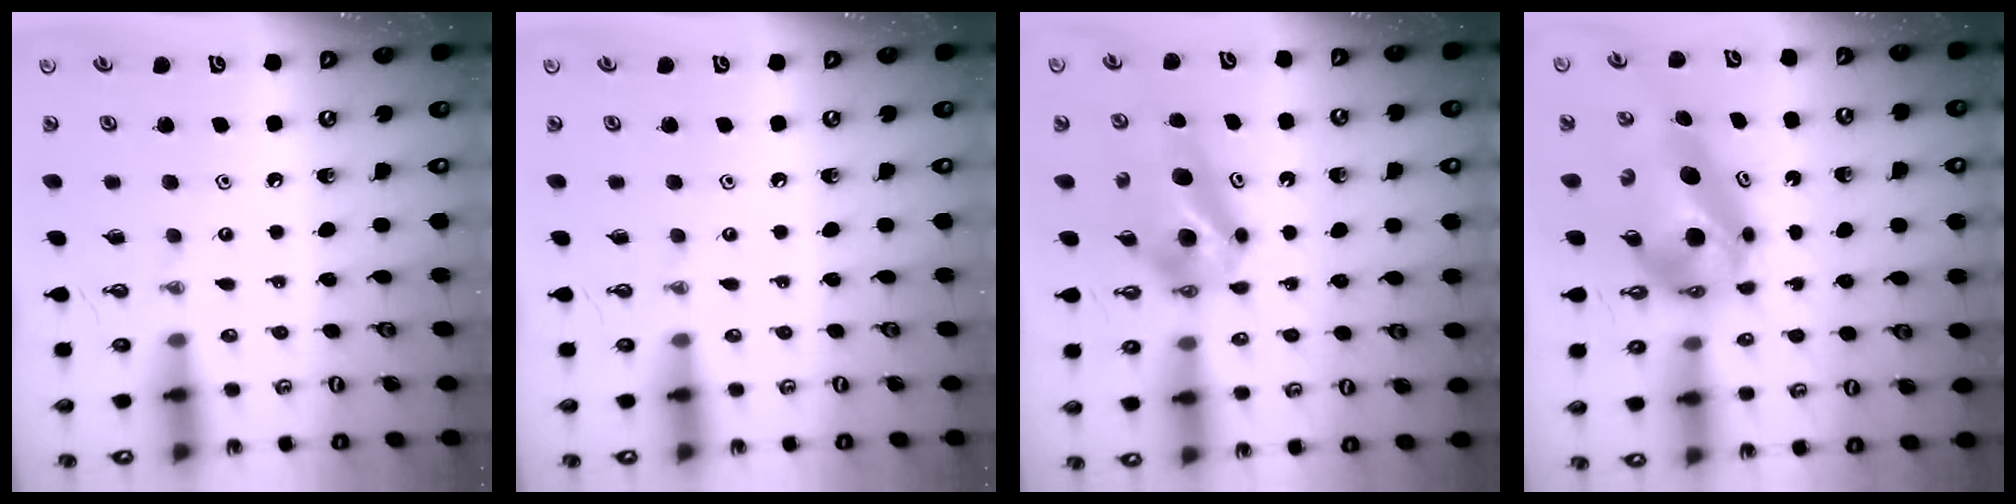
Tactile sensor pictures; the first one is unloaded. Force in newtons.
{"total": 0.0}
{"total": 6.7, "press": 6.3, "slide": 2.4}
{"total": 7.8, "press": 7.8, "slide": 0.6}